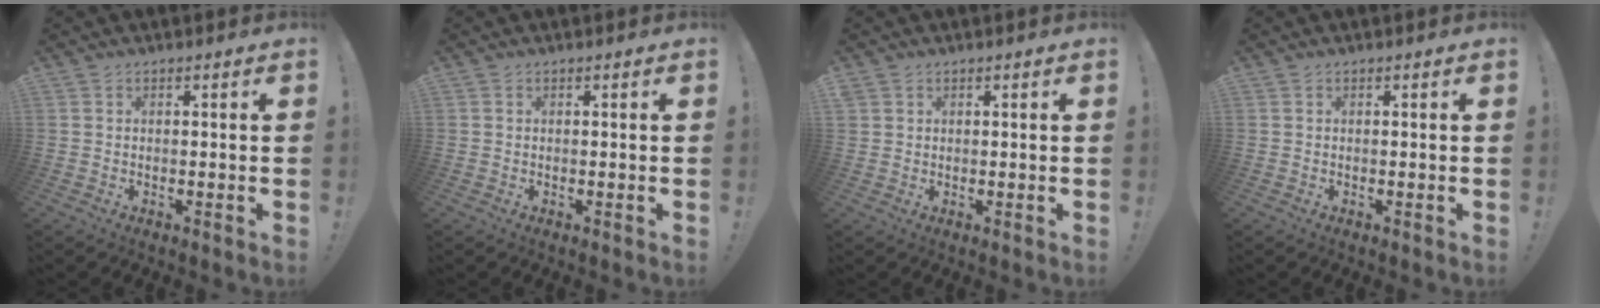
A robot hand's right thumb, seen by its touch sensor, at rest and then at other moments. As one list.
[{"total": 0.0}, {"total": 1.5, "force": [1.0, 1.2, 0.2], "torque": [-0.001, -0.001, 0.019]}, {"total": 0.0}]